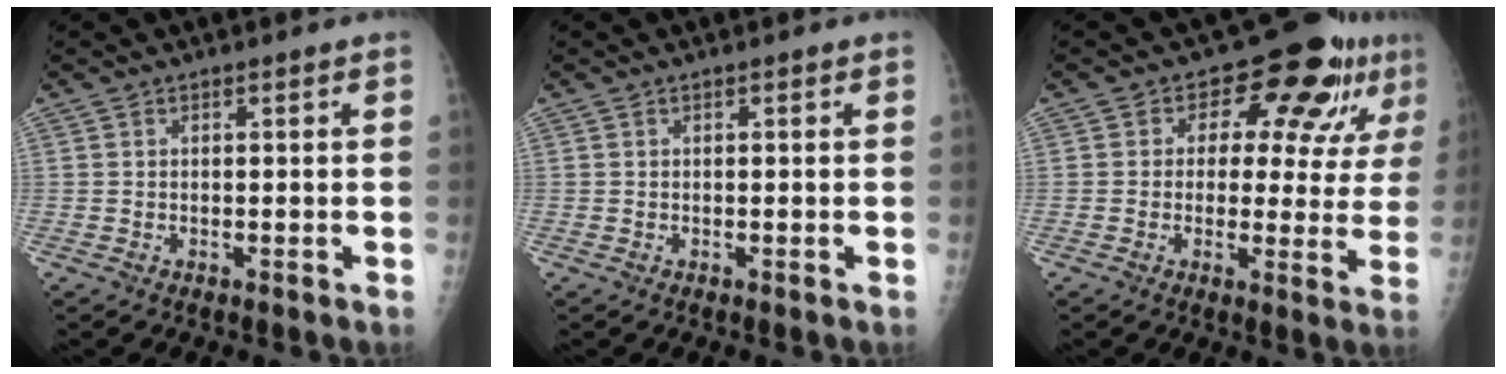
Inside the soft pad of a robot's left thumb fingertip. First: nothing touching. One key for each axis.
{"total": 0.0}
{"total": 13.2, "fx": 6.0, "fy": 7.1, "fz": 9.5, "tx": -0.072, "ty": -0.007, "tz": 0.075}